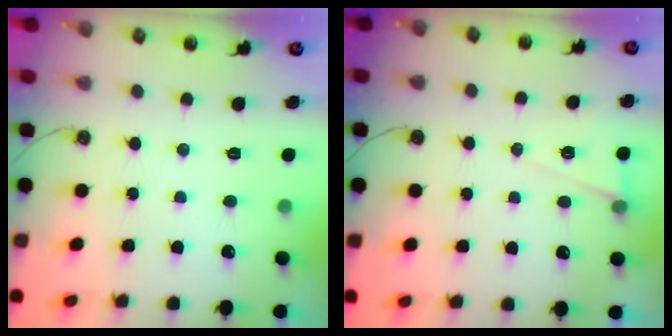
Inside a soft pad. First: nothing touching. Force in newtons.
{"total": 6.3, "press": 4.4, "slide": 4.5}